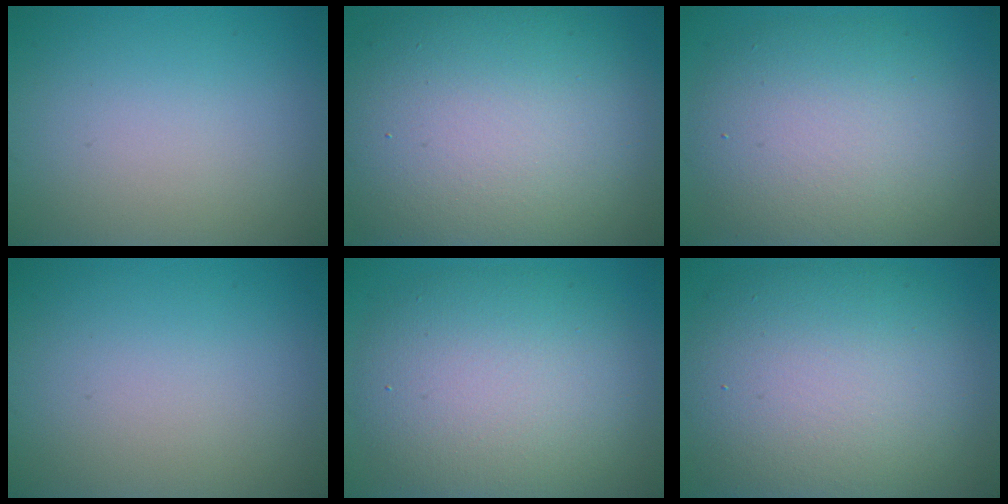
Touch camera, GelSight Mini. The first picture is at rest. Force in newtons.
{"total": 15.1, "press": 15.1, "slide": 1.0}
{"total": 8.6, "press": 8.6, "slide": 0.5}
{"total": 0.0}
{"total": 9.4, "press": 9.3, "slide": 0.6}
{"total": 11.6, "press": 11.5, "slide": 1.2}